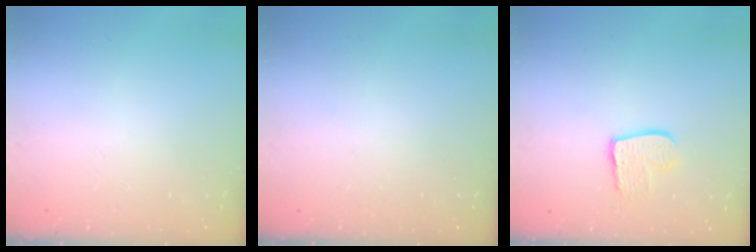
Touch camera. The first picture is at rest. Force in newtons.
{"total": 0.0}
{"total": 9.5, "press": 9.5, "slide": 0.7}